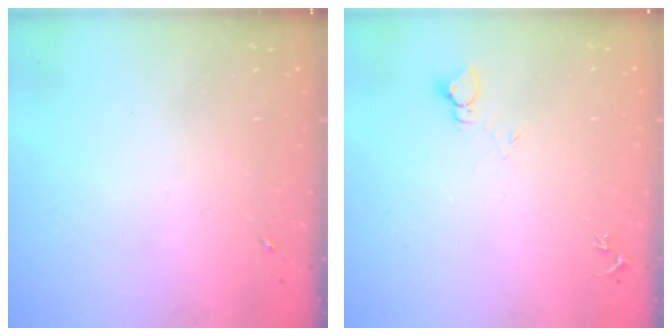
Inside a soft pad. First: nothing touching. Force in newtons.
{"total": 3.7, "press": 3.7, "slide": 0.3}